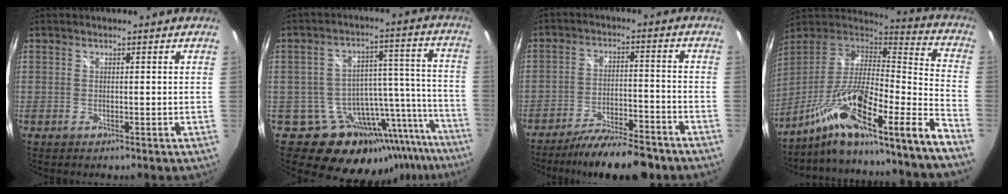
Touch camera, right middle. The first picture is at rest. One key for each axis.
{"total": 20.0, "fx": -15.8, "fy": 10.3, "fz": 6.6, "tx": -0.081, "ty": 0.050, "tz": -0.210}
{"total": 13.4, "fx": -11.4, "fy": 2.9, "fz": 6.4, "tx": -0.125, "ty": -0.012, "tz": -0.173}
{"total": 20.6, "fx": -13.1, "fy": 0.8, "fz": 15.8, "tx": -0.251, "ty": -0.036, "tz": -0.236}